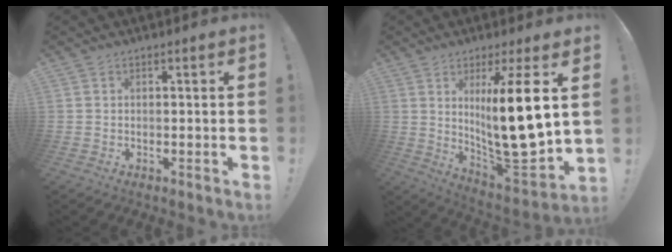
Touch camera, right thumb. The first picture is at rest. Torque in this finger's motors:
{"motor_torque": [1.19, 3.47, 1.10, -0.44, 0.51]}